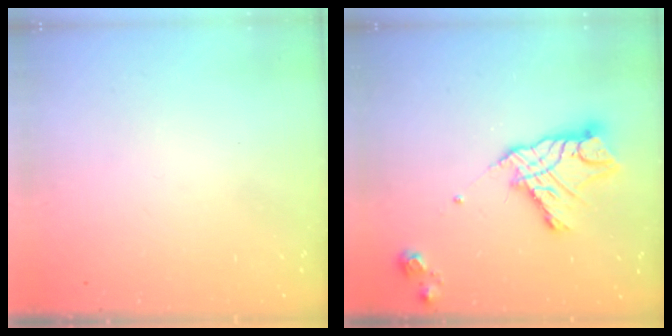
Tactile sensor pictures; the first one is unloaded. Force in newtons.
{"total": 13.2, "press": 13.1, "slide": 1.1}